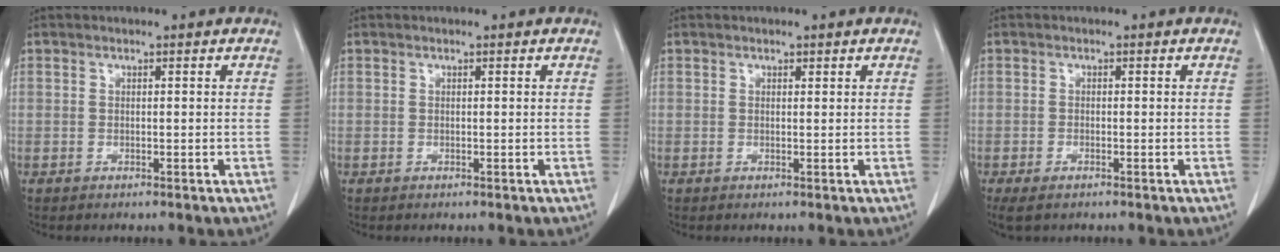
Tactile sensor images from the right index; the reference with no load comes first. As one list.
[{"total": 0.0}, {"total": 0.6, "force": [0.3, 0.4, 0.2], "torque": [-0.005, 0.005, 0.006]}, {"total": 3.9, "force": [-2.3, 1.8, 2.6], "torque": [-0.057, -0.009, -0.037]}]